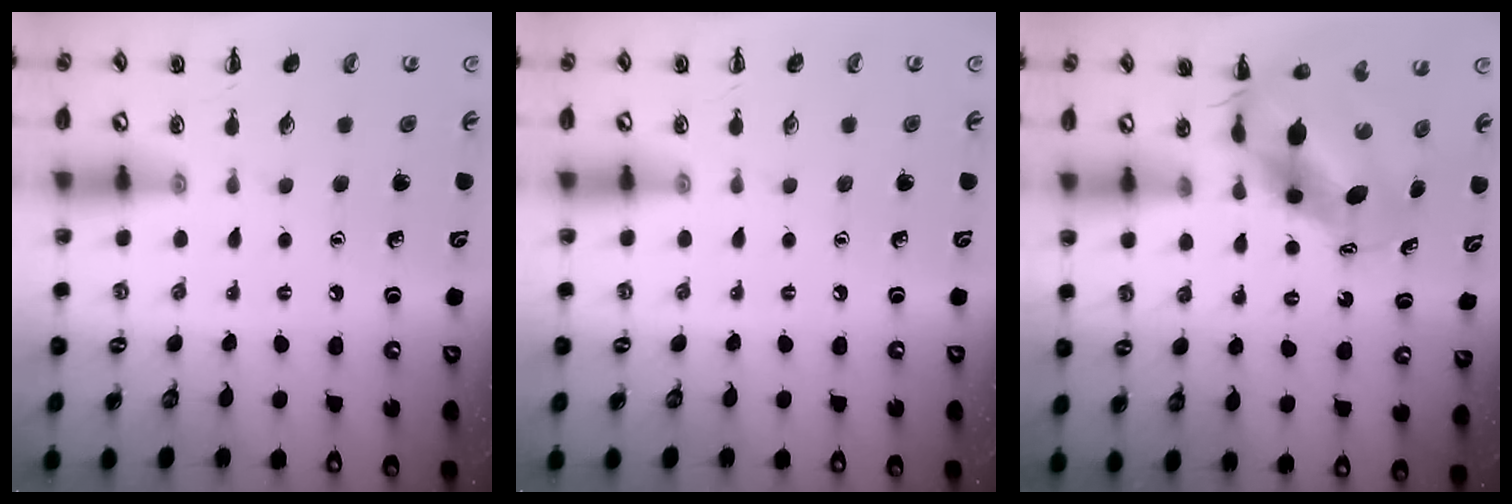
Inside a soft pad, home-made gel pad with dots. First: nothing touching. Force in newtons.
{"total": 0.0}
{"total": 7.6, "press": 7.4, "slide": 1.8}